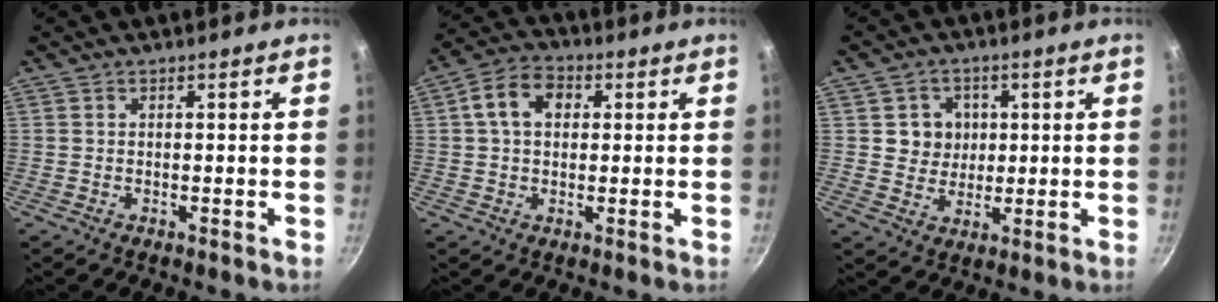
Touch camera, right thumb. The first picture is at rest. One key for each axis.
{"total": 8.3, "fx": 1.8, "fy": 6.0, "fz": 5.4, "tx": -0.076, "ty": 0.016, "tz": 0.018}
{"total": 6.2, "fx": 1.2, "fy": 5.8, "fz": 1.8, "tx": 0.005, "ty": -0.003, "tz": 0.020}